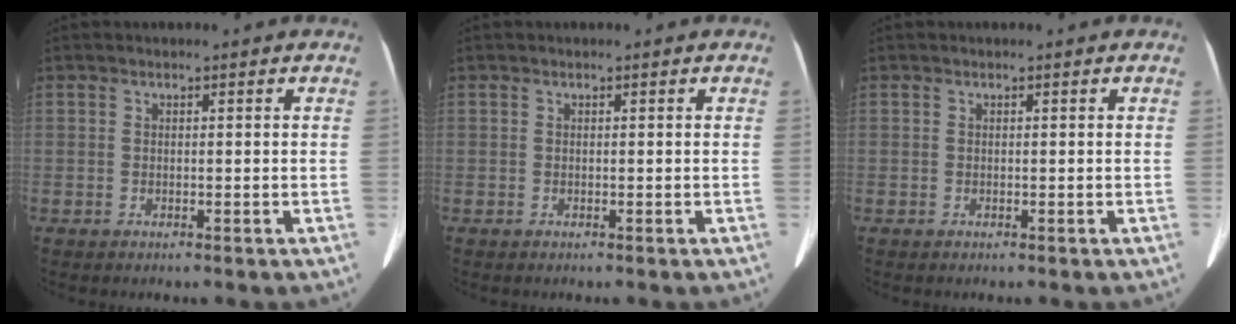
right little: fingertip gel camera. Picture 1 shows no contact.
{"total": 0.0}
{"total": 0.0}